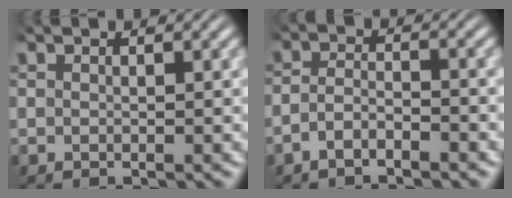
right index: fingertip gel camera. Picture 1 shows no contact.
{"total": 2.8, "force": [-2.3, 1.1, 1.1], "torque": [-0.024, -0.011, -0.039]}